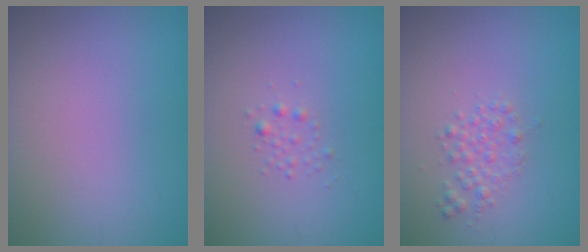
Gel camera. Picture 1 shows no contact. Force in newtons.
{"total": 0.8, "press": 0.8, "slide": 0.0}
{"total": 1.7, "press": 1.7, "slide": 0.0}